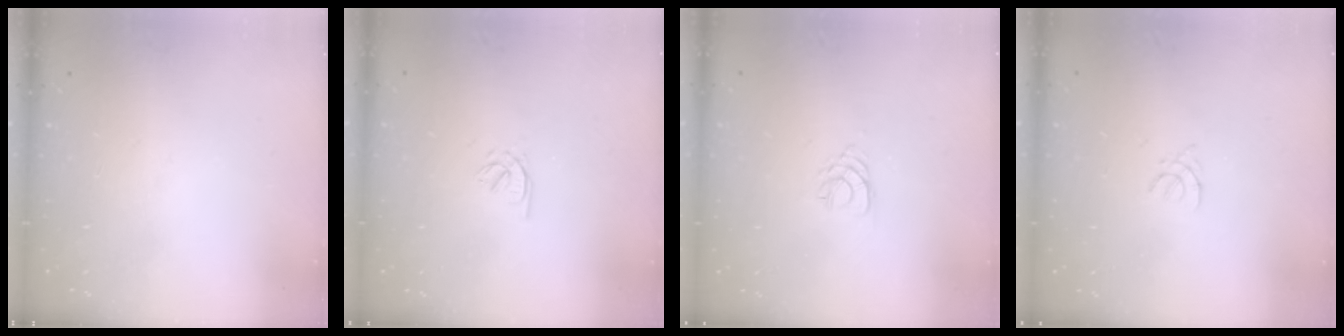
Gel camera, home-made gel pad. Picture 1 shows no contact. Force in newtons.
{"total": 2.1, "press": 2.0, "slide": 0.5}
{"total": 2.4, "press": 2.3, "slide": 0.4}
{"total": 1.8, "press": 1.8, "slide": 0.4}